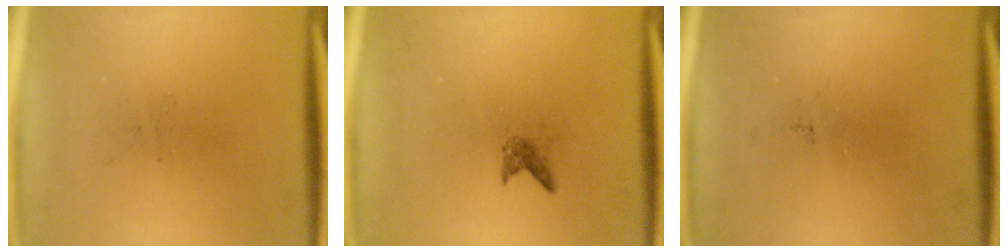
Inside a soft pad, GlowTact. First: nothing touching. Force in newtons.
{"total": 0.9}
{"total": 0.0}